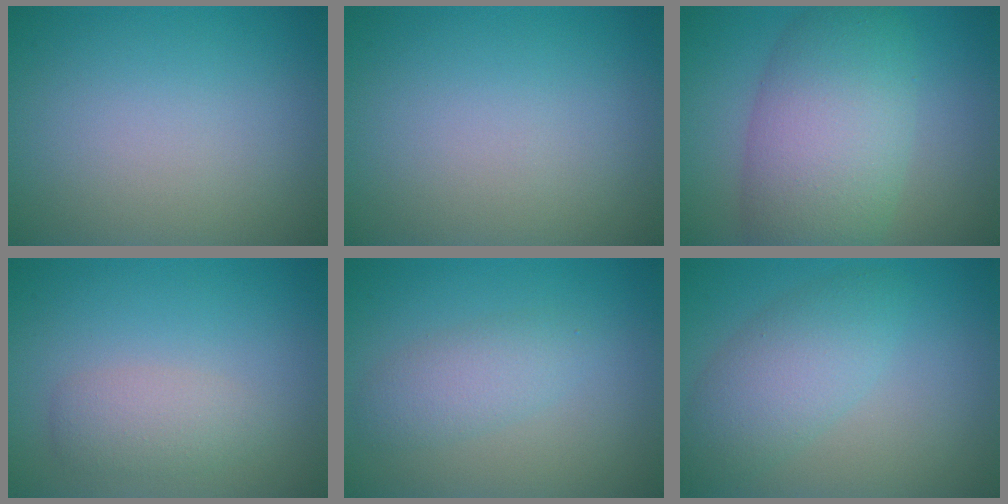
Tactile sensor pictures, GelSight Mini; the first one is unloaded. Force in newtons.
{"total": 0.0}
{"total": 8.6, "press": 8.6, "slide": 0.3}
{"total": 2.3, "press": 2.3, "slide": 0.1}
{"total": 2.5, "press": 2.5, "slide": 0.2}
{"total": 4.2, "press": 4.2, "slide": 0.0}